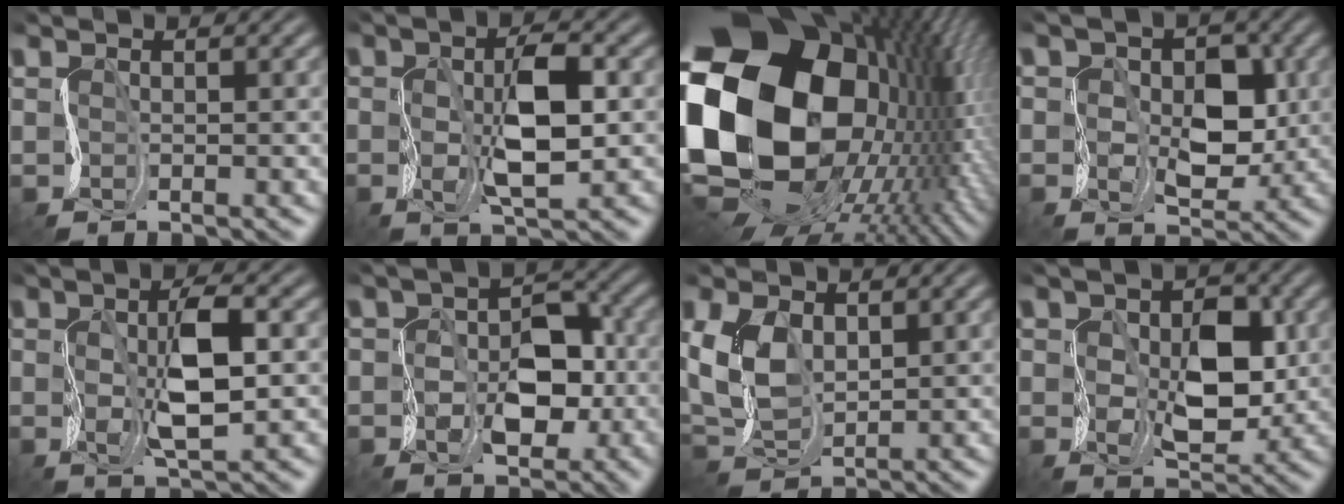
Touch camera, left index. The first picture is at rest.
{"total": 4.4, "force": [-0.2, 1.4, 4.2], "torque": [-0.098, -0.003, 0.000]}
{"total": 21.4, "force": [0.2, 15.3, 15.0], "torque": [-0.335, -0.056, 0.035]}
{"total": 4.5, "force": [-0.3, 3.3, 3.1], "torque": [-0.068, -0.012, 0.003]}
{"total": 4.2, "force": [-0.1, 1.1, 4.0], "torque": [-0.096, -0.002, 0.001]}
{"total": 5.0, "force": [-1.3, 3.5, 3.4], "torque": [-0.065, -0.005, -0.015]}
{"total": 4.2, "force": [0.9, 2.7, 3.1], "torque": [-0.103, 0.003, 0.023]}
{"total": 5.2, "force": [-0.3, 3.5, 3.9], "torque": [-0.087, -0.013, 0.005]}